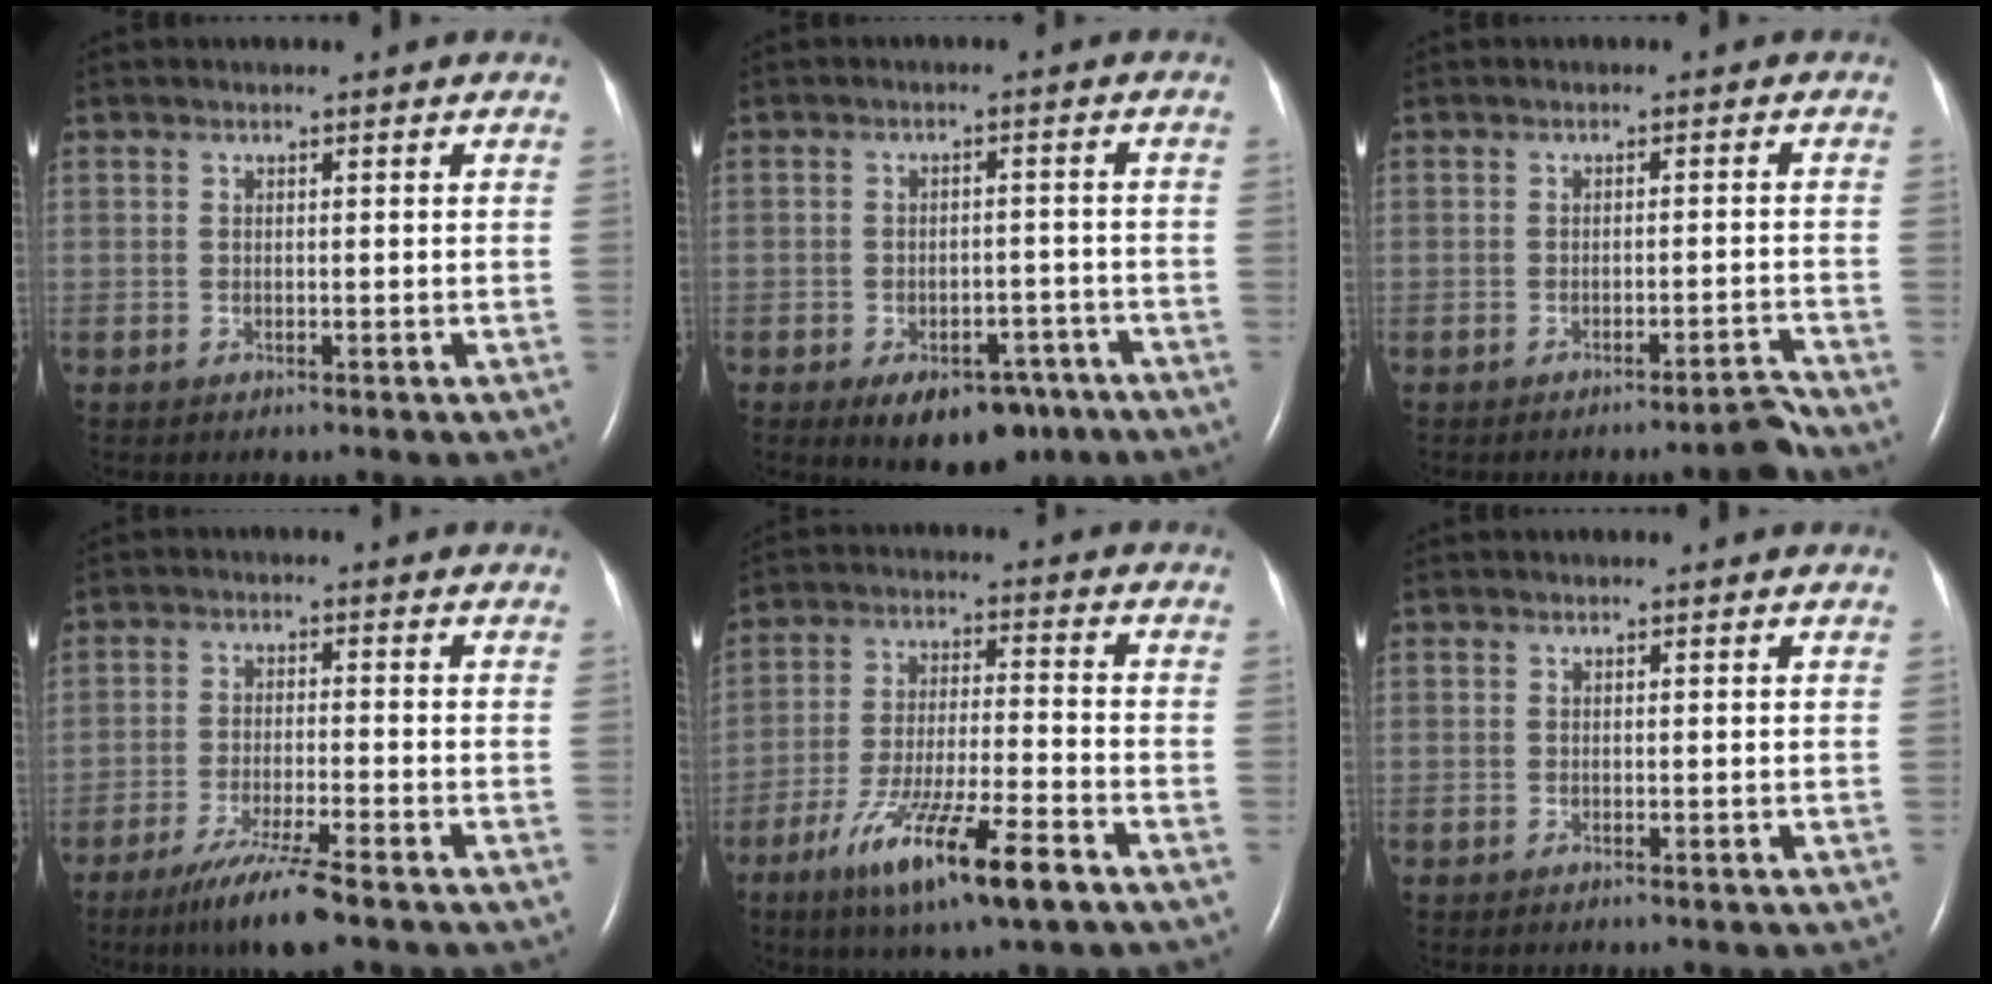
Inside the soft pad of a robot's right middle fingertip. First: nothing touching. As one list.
[{"total": 9.3, "force": [-5.9, 5.1, 5.1], "torque": [-0.060, 0.009, -0.078]}, {"total": 2.5, "force": [-2.4, -0.4, 0.6], "torque": [0.001, -0.001, -0.032]}, {"total": 8.0, "force": [-5.7, -0.1, 5.7], "torque": [-0.110, -0.025, -0.101]}, {"total": 14.0, "force": [-8.1, 1.2, 11.3], "torque": [-0.210, -0.028, -0.141]}, {"total": 0.0}]